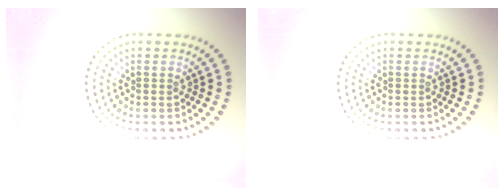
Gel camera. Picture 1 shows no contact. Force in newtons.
{"total": 0.0}